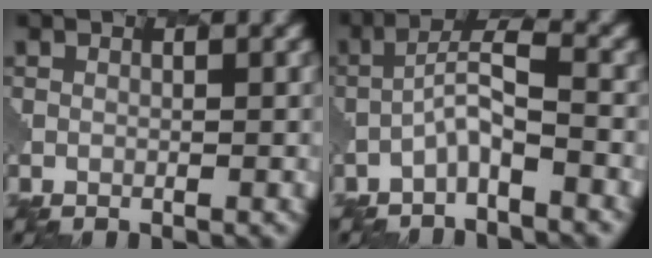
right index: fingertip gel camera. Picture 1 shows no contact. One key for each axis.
{"total": 3.0, "fx": -1.7, "fy": 0.5, "fz": 2.5, "tx": -0.049, "ty": 0.014, "tz": -0.042}